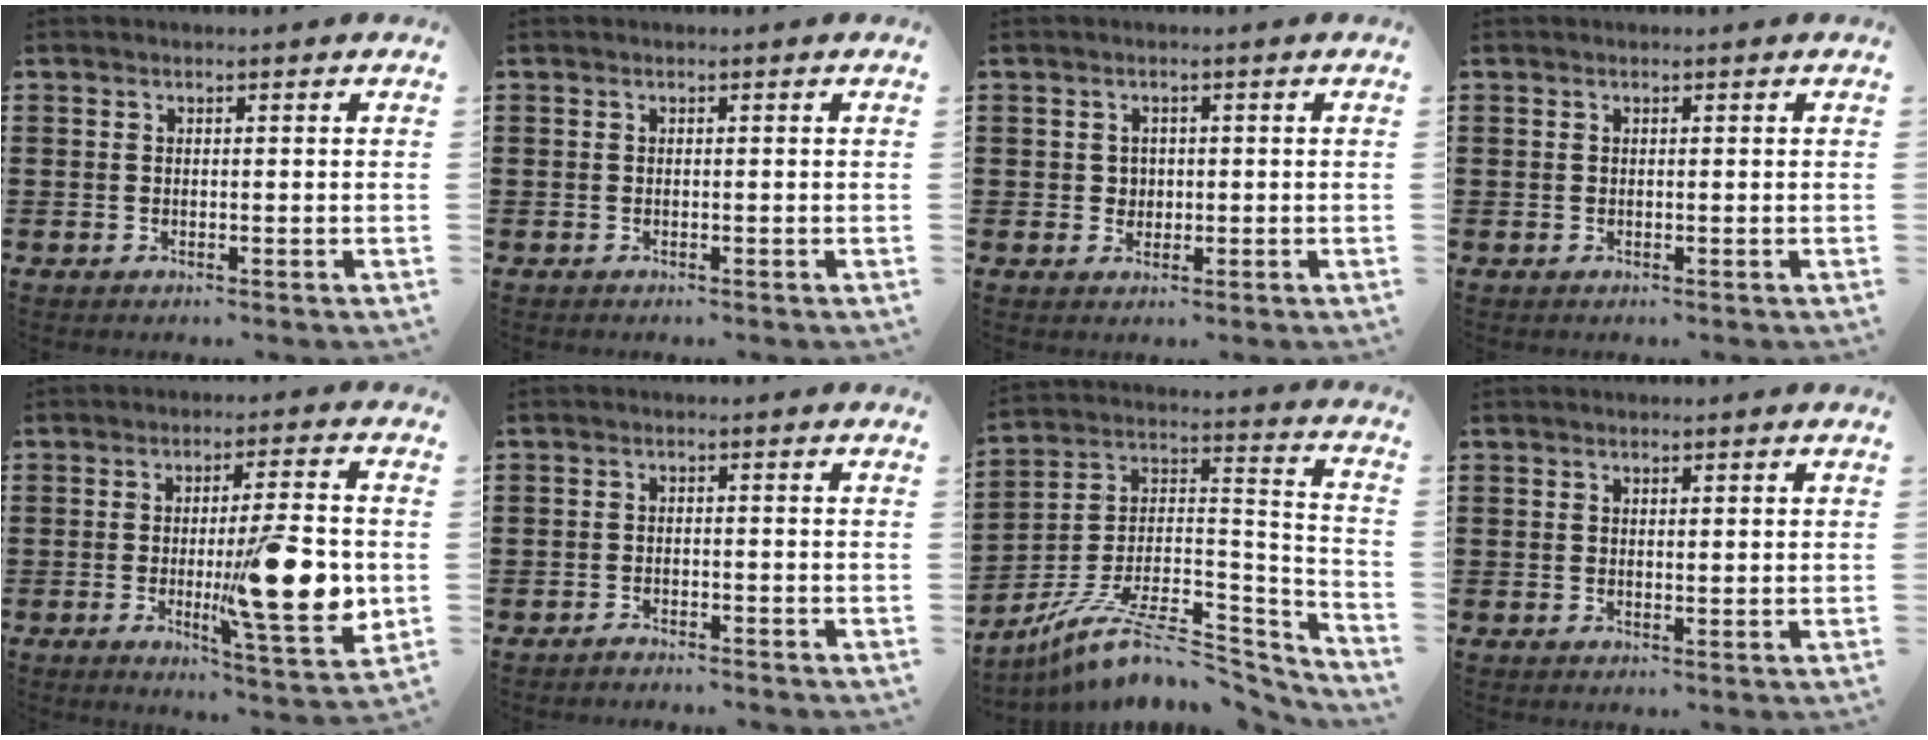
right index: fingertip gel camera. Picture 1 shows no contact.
{"total": 0.0}
{"total": 1.6, "force": [0.2, 1.5, 0.5], "torque": [-0.015, 0.009, 0.003]}
{"total": 0.0}
{"total": 15.5, "force": [-1.7, 3.1, 15.1], "torque": [-0.228, -0.016, -0.029]}
{"total": 1.3, "force": [-1.3, 0.1, 0.0], "torque": [-0.003, 0.004, -0.027]}
{"total": 11.2, "force": [-8.0, 3.6, 7.0], "torque": [-0.129, 0.015, -0.150]}
{"total": 0.7, "force": [0.5, 0.2, 0.4], "torque": [-0.007, 0.003, 0.009]}